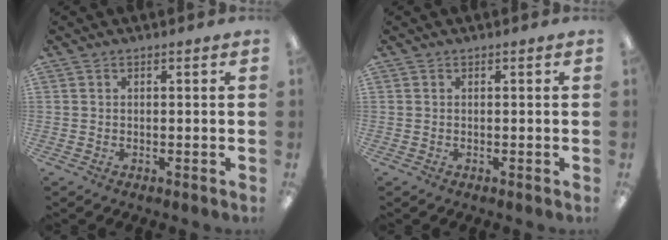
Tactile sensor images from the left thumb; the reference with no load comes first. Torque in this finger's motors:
{"motor_torque": [-0.03, -0.03, 0.06, -0.04, 0.00]}